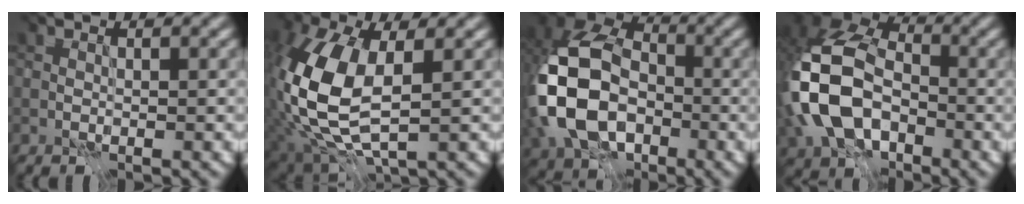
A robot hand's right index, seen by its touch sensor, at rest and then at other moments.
{"total": 11.7, "force": [-1.7, 6.5, 9.5], "torque": [-0.255, -0.029, 0.000]}
{"total": 12.6, "force": [-4.9, 8.3, 8.1], "torque": [-0.196, -0.032, -0.069]}
{"total": 10.3, "force": [-4.8, 6.3, 6.5], "torque": [-0.173, -0.026, -0.070]}